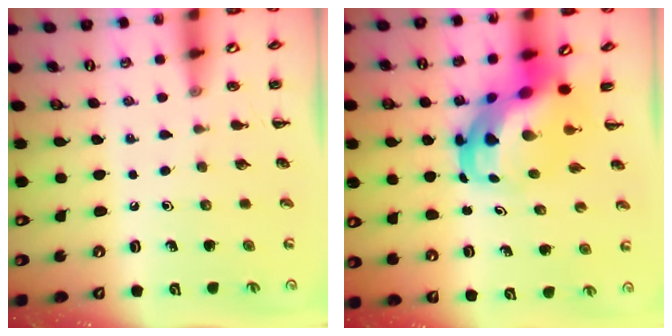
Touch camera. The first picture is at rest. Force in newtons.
{"total": 9.2, "press": 8.9, "slide": 2.4}